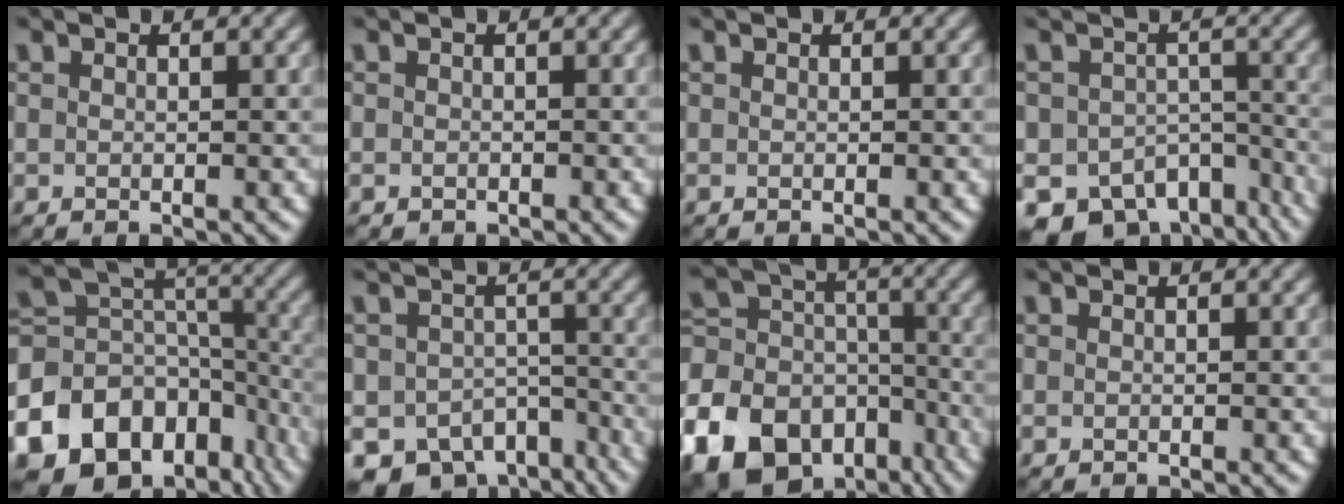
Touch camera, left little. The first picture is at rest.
{"total": 0.0}
{"total": 0.0}
{"total": 9.4, "force": [-6.8, 5.5, 3.4], "torque": [-0.039, -0.018, -0.087]}
{"total": 14.5, "force": [-7.8, 10.5, 6.3], "torque": [-0.147, -0.001, -0.117]}
{"total": 7.9, "force": [-5.7, 4.7, 2.8], "torque": [-0.033, -0.019, -0.077]}
{"total": 19.3, "force": [-11.2, 14.0, 7.2], "torque": [-0.172, -0.056, -0.181]}
{"total": 0.0}